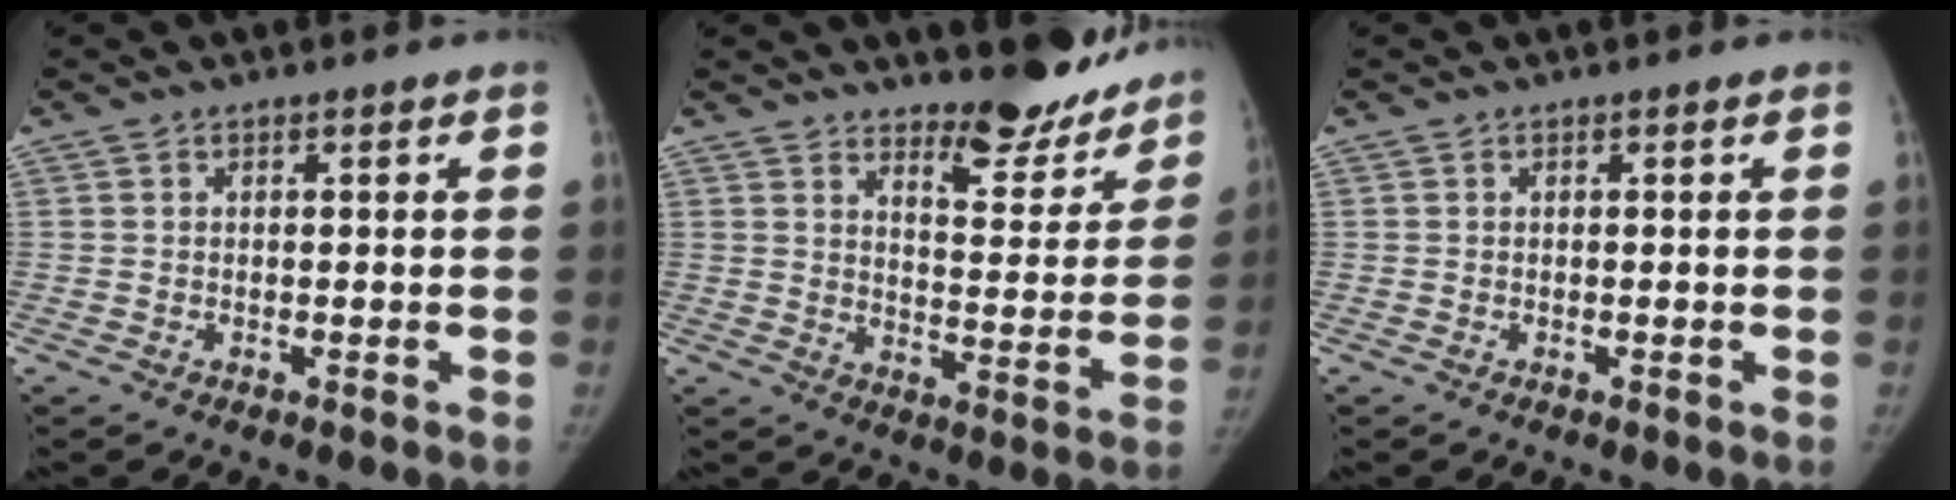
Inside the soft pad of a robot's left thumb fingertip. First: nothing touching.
{"total": 12.8, "force": [11.3, 3.9, 4.6], "torque": [-0.025, -0.103, 0.156]}
{"total": 0.0}